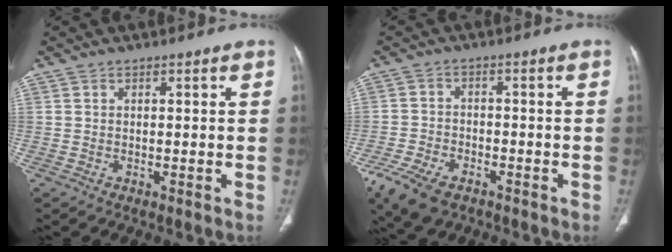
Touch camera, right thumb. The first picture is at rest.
{"total": 9.8, "force": [-6.1, 5.3, 5.6], "torque": [-0.110, 0.009, -0.106]}